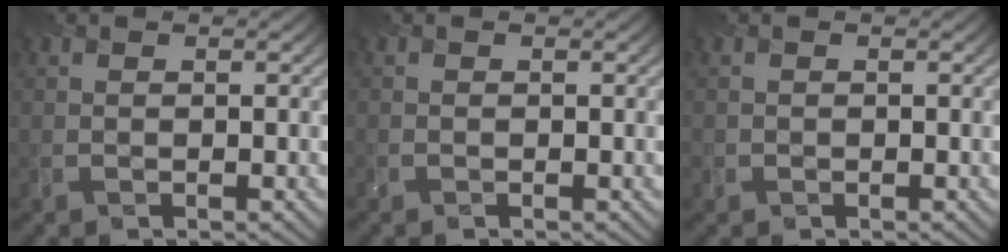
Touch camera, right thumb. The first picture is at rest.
{"total": 0.0}
{"total": 0.6, "force": [-0.2, 0.5, 0.0], "torque": [0.002, -0.004, -0.007]}